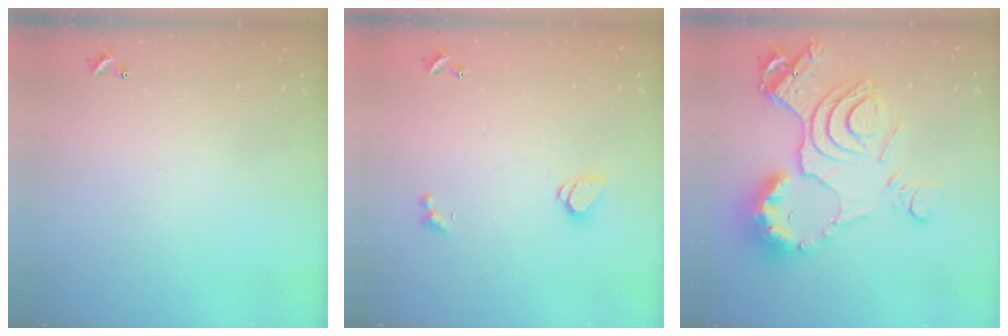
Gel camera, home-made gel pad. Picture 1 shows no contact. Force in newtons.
{"total": 1.5, "press": 1.4, "slide": 0.5}
{"total": 20.1, "press": 20.0, "slide": 2.4}